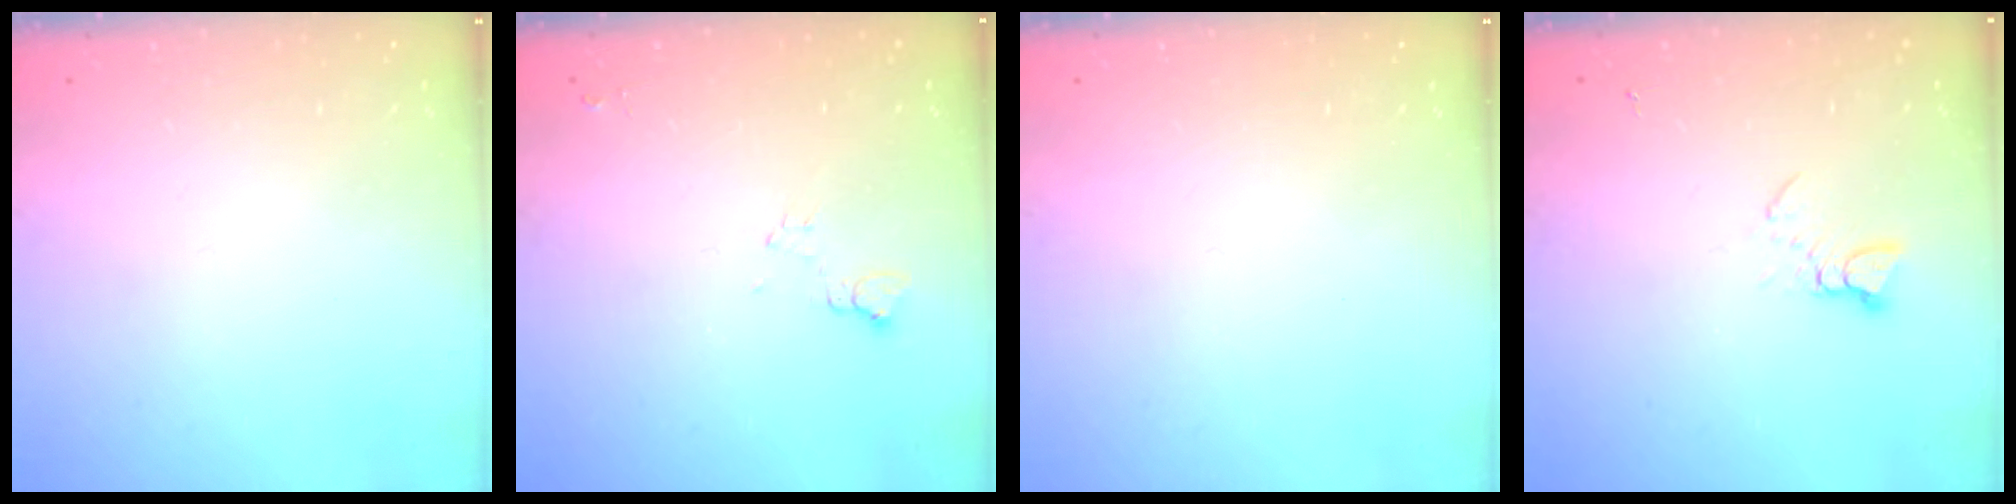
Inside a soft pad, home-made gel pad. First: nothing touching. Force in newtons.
{"total": 5.3, "press": 5.3, "slide": 0.7}
{"total": 0.0}
{"total": 2.5, "press": 2.5, "slide": 0.3}